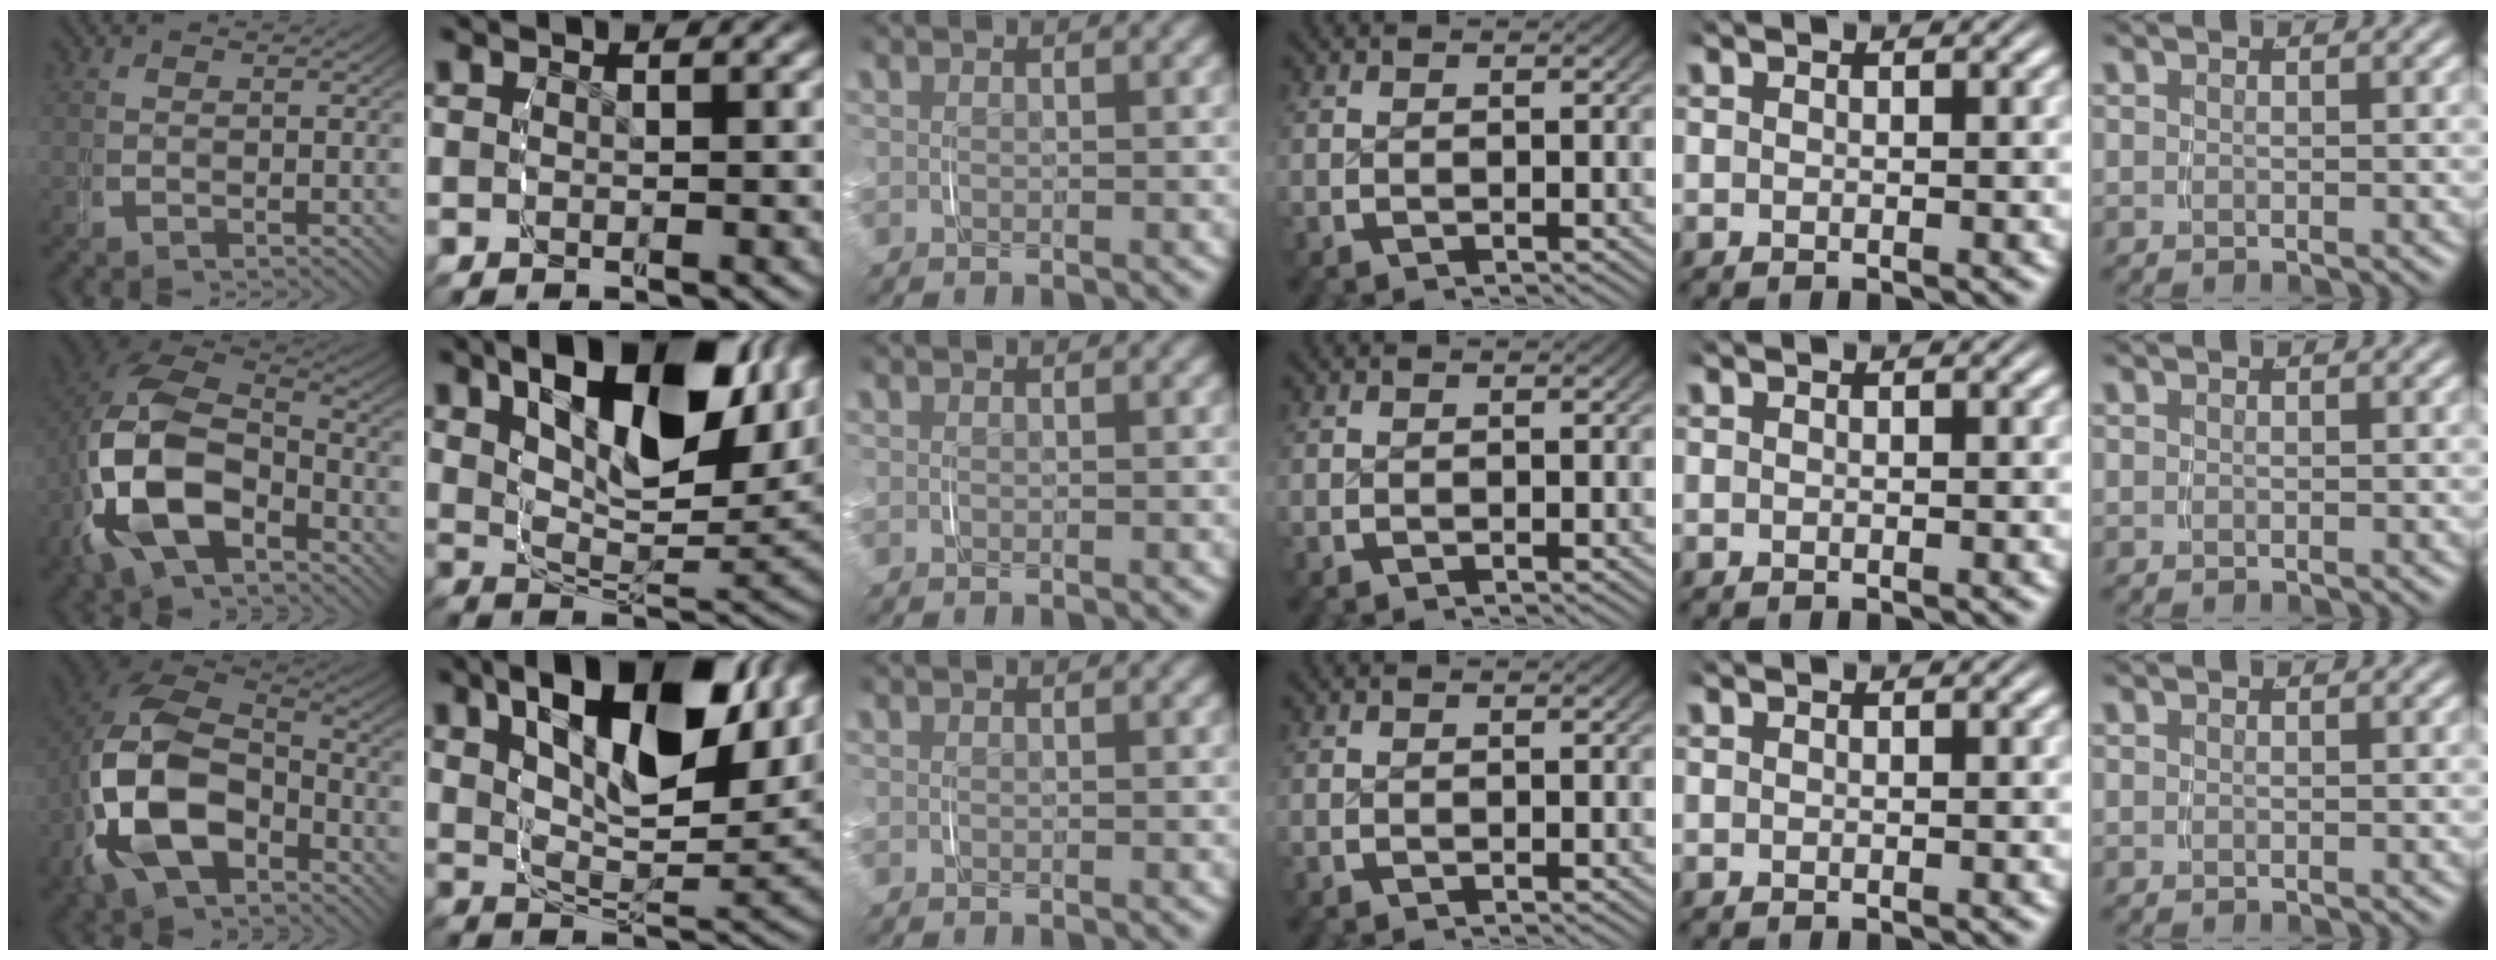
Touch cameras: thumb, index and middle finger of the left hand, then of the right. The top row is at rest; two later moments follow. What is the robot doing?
{"motion": "grasp_and_lifting", "object": "key"}